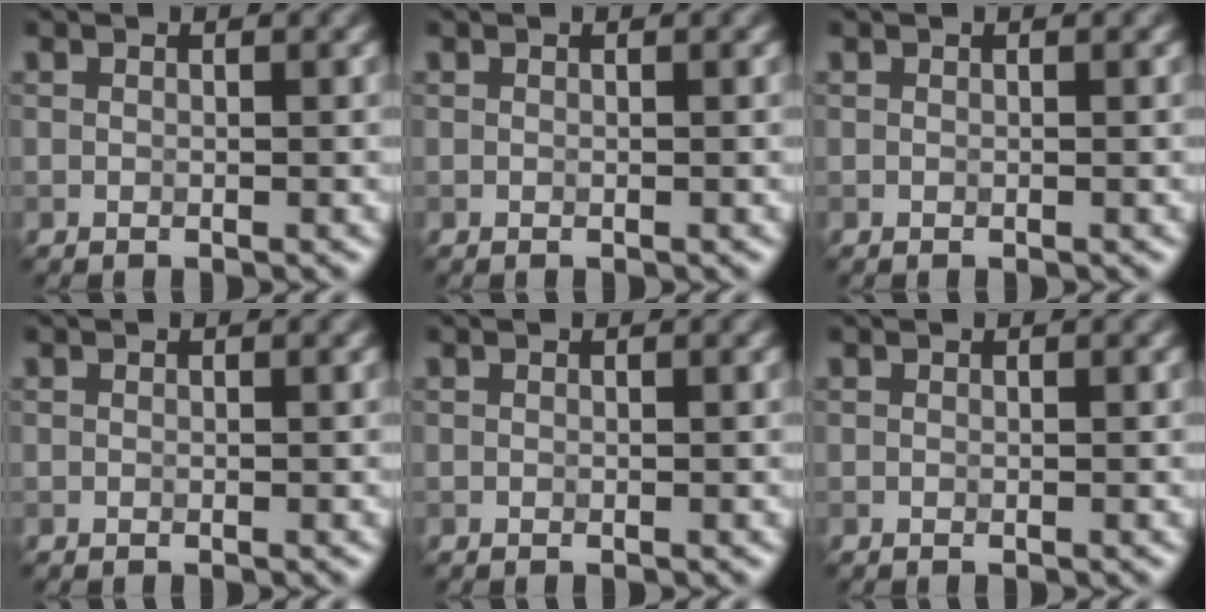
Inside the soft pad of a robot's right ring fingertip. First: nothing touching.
{"total": 0.0}
{"total": 0.0}
{"total": 0.0}
{"total": 0.0}
{"total": 0.0}